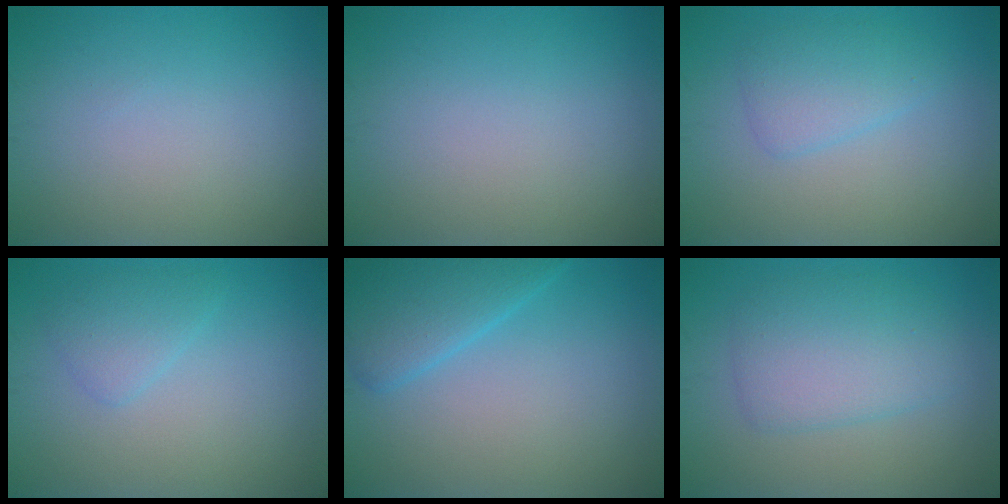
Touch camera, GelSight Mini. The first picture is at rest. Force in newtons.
{"total": 0.0}
{"total": 2.6, "press": 2.6, "slide": 0.1}
{"total": 2.0, "press": 2.0, "slide": 0.1}
{"total": 4.1, "press": 4.0, "slide": 0.2}
{"total": 4.3, "press": 4.3, "slide": 0.1}